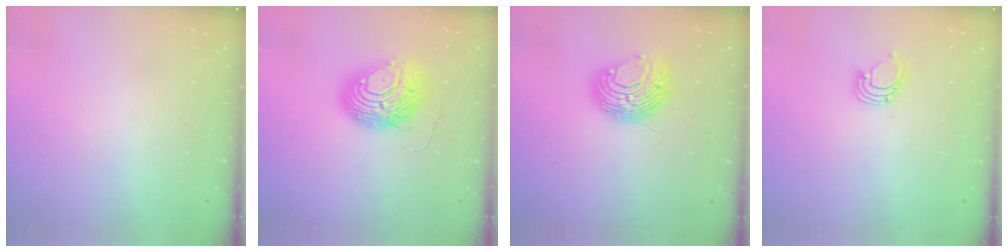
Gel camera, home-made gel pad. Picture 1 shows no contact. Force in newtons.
{"total": 10.2, "press": 10.2, "slide": 1.1}
{"total": 8.9, "press": 8.9, "slide": 0.1}
{"total": 2.6, "press": 2.6, "slide": 0.2}